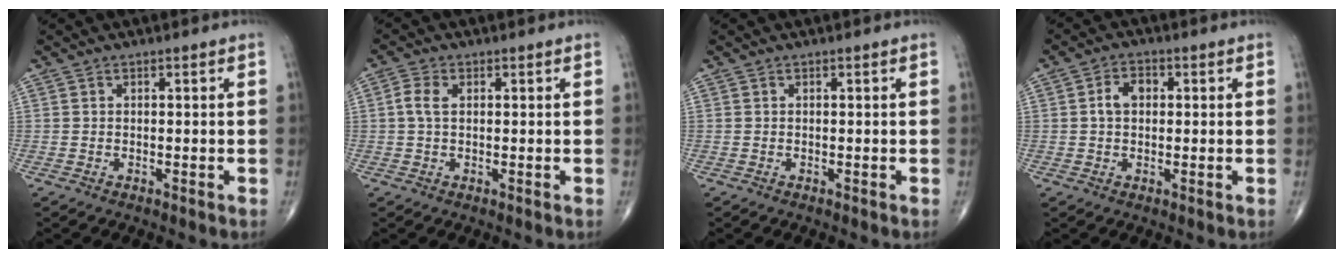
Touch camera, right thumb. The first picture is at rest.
{"total": 2.8, "force": [0.5, 1.7, 2.2], "torque": [-0.054, 0.009, 0.007]}
{"total": 0.0}
{"total": 4.0, "force": [0.4, 2.8, 2.8], "torque": [-0.045, 0.014, 0.004]}